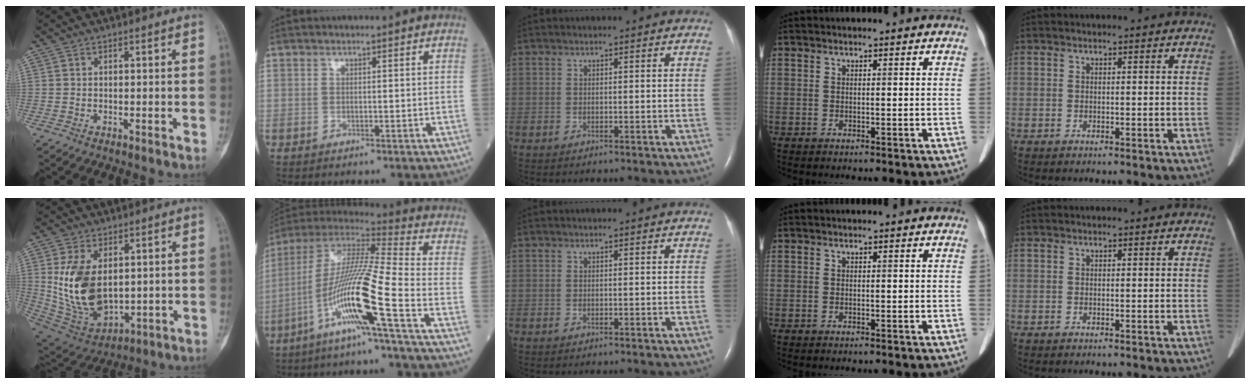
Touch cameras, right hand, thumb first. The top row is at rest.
{"thumb": {"total": 16.4, "force": [2.0, 10.1, 12.7], "torque": [-0.223, -0.016, 0.064]}, "index": {"total": 15.7, "force": [-6.5, -1.1, 14.3], "torque": [-0.288, -0.010, -0.132]}}